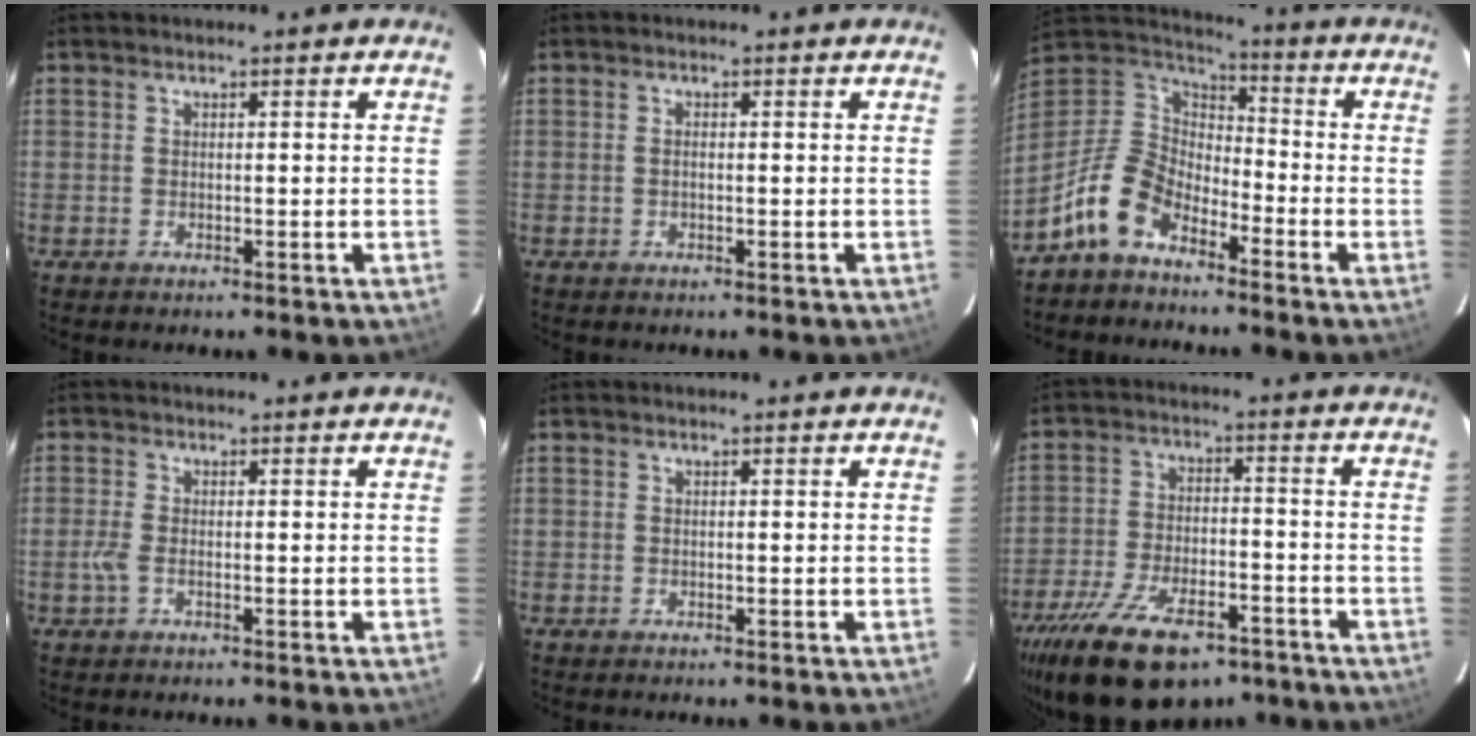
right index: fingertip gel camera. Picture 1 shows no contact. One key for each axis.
{"total": 0.9, "fx": -0.1, "fy": 0.3, "fz": 0.8, "tx": -0.018, "ty": 0.002, "tz": -0.005}
{"total": 11.8, "fx": -7.3, "fy": 6.6, "fz": 6.5, "tx": -0.142, "ty": 0.021, "tz": -0.150}
{"total": 2.5, "fx": -0.7, "fy": 0.9, "fz": 2.2, "tx": -0.051, "ty": -0.002, "tz": -0.015}
{"total": 0.0}
{"total": 20.4, "fx": -13.9, "fy": 9.3, "fz": 11.7, "tx": -0.242, "ty": -0.028, "tz": -0.220}